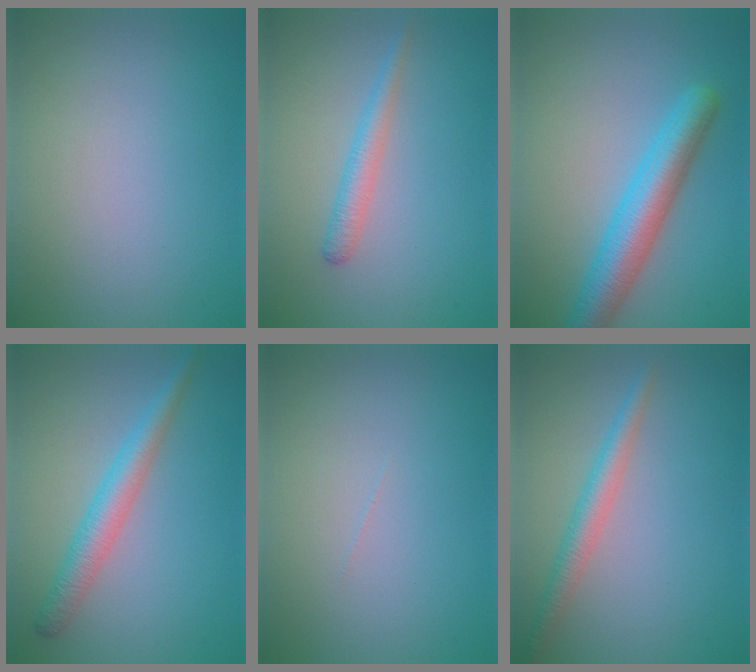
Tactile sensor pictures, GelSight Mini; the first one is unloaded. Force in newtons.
{"total": 2.0, "press": 2.0, "slide": 0.0}
{"total": 5.7, "press": 5.7, "slide": 0.2}
{"total": 3.4, "press": 3.4, "slide": 0.1}
{"total": 0.0}
{"total": 2.7, "press": 2.7, "slide": 0.1}